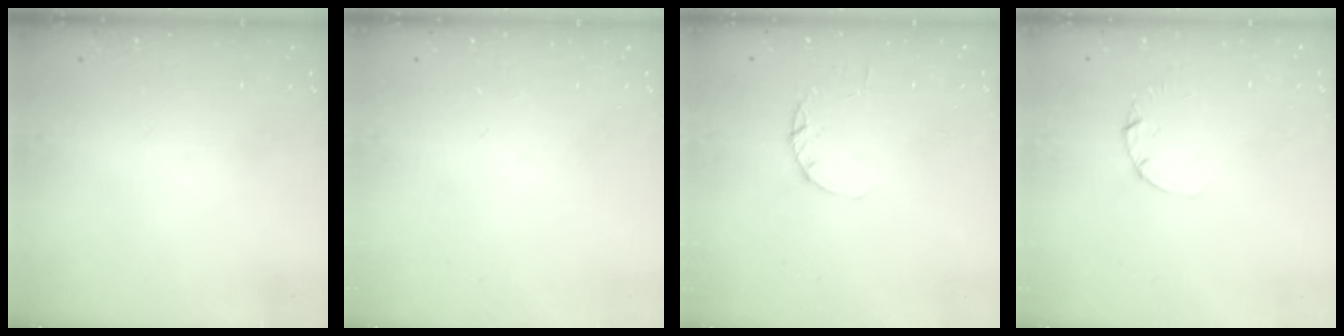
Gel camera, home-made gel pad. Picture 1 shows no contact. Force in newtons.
{"total": 0.0}
{"total": 2.2, "press": 2.2, "slide": 0.4}
{"total": 1.3, "press": 1.3, "slide": 0.2}